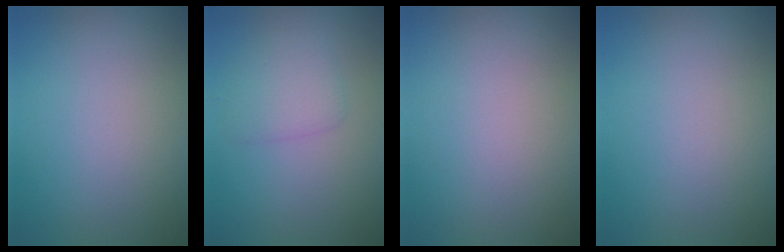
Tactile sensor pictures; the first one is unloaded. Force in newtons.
{"total": 2.3, "press": 2.3, "slide": 0.1}
{"total": 0.0}
{"total": 0.0}